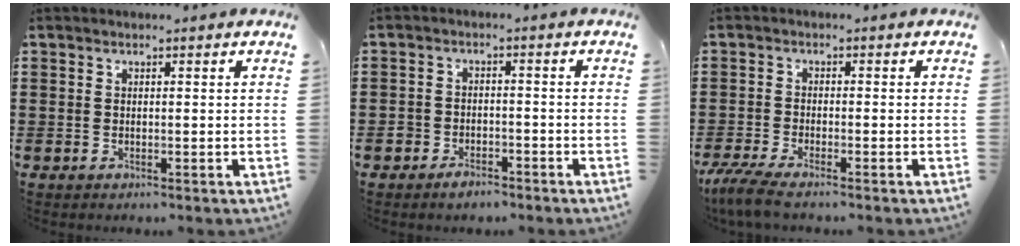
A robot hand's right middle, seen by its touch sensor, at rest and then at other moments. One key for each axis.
{"total": 2.5, "fx": -2.2, "fy": 1.1, "fz": 0.4, "tx": -0.012, "ty": 0.007, "tz": -0.045}
{"total": 3.8, "fx": -3.3, "fy": 0.0, "fz": 2.0, "tx": -0.063, "ty": -0.019, "tz": -0.070}